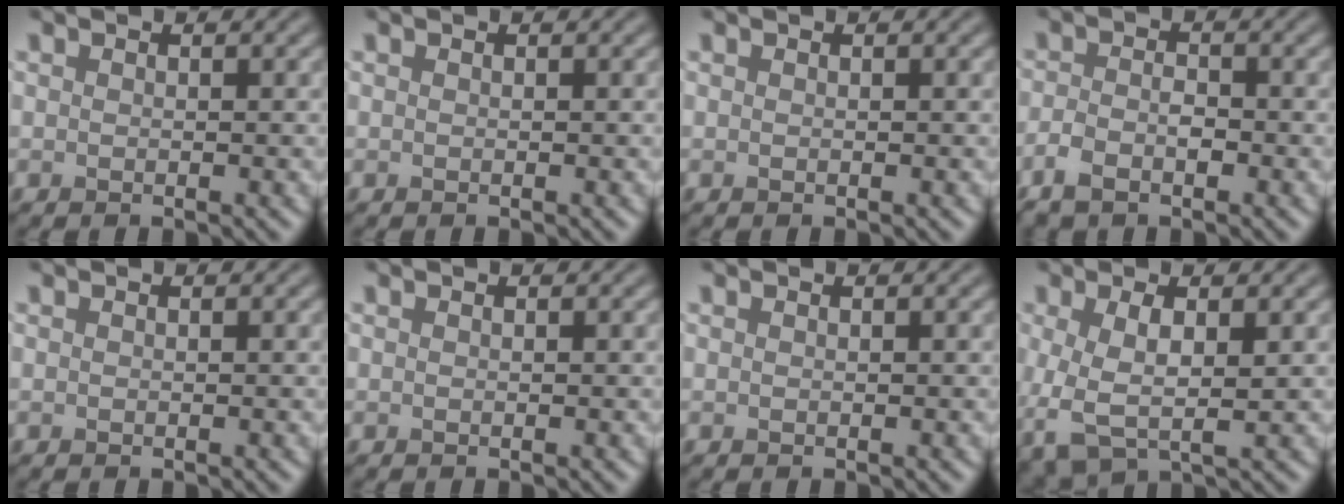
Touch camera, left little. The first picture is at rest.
{"total": 0.0}
{"total": 0.0}
{"total": 2.7, "force": [-1.4, 1.2, 1.9], "torque": [-0.042, -0.002, -0.032]}
{"total": 0.0}
{"total": 0.0}
{"total": 0.0}
{"total": 4.3, "force": [-0.5, 2.0, 3.8], "torque": [-0.097, -0.011, -0.006]}